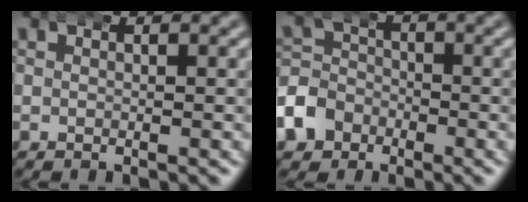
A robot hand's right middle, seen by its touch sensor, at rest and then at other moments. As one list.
[{"total": 5.1, "force": [-2.5, 4.4, 1.1], "torque": [-0.039, -0.015, -0.043]}]